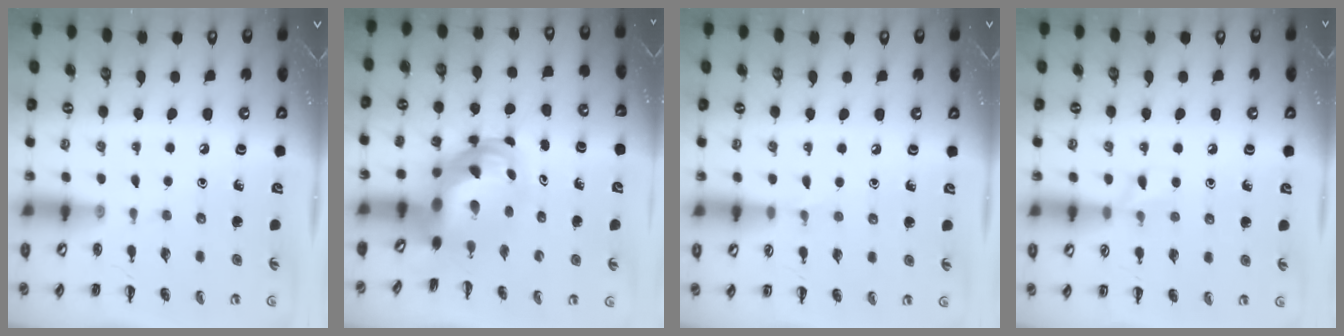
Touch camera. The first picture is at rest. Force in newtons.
{"total": 6.3, "press": 6.1, "slide": 1.8}
{"total": 3.0, "press": 2.8, "slide": 0.9}
{"total": 5.8, "press": 5.3, "slide": 2.2}